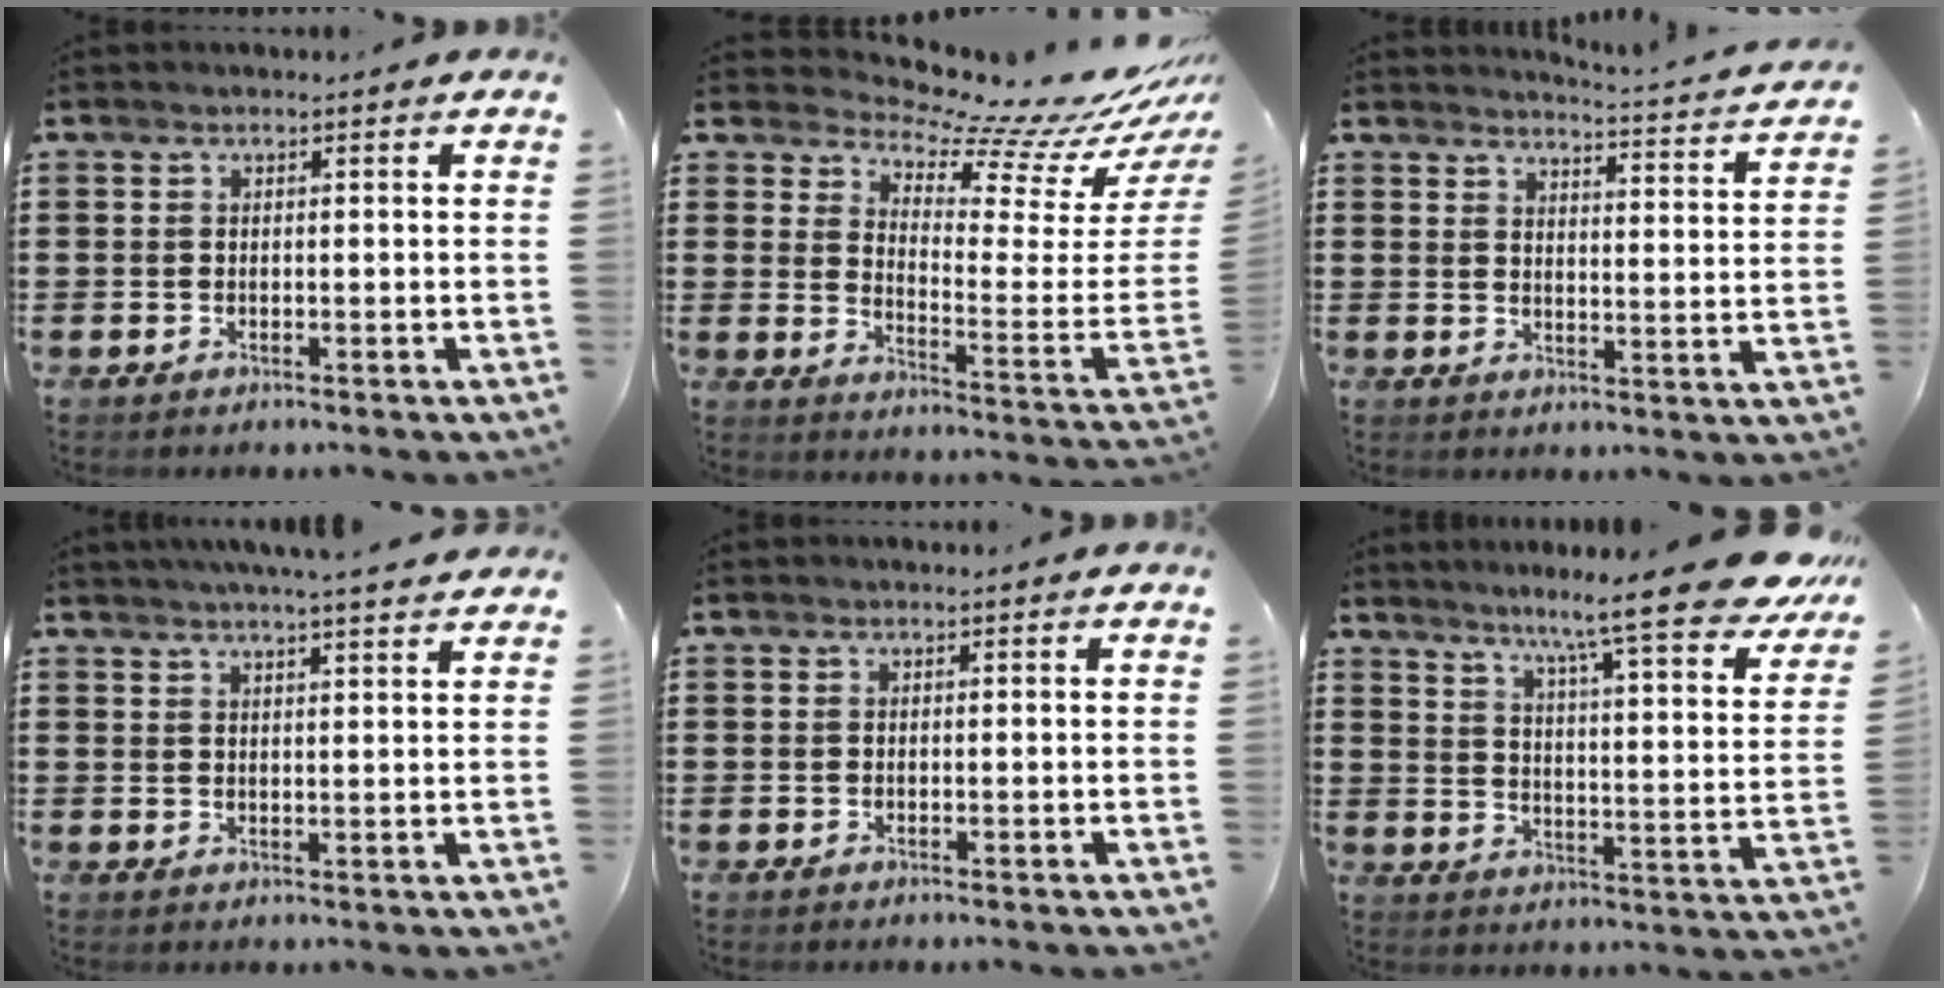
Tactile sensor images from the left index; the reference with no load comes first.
{"total": 9.4, "force": [8.4, 1.1, 4.1], "torque": [-0.079, -0.085, 0.135]}
{"total": 3.3, "force": [3.2, -0.6, 0.5], "torque": [-0.019, -0.032, 0.049]}
{"total": 3.7, "force": [3.4, -0.6, 1.4], "torque": [-0.036, -0.011, 0.060]}
{"total": 0.0}
{"total": 11.6, "force": [9.5, -0.5, 6.6], "torque": [-0.127, -0.067, 0.149]}